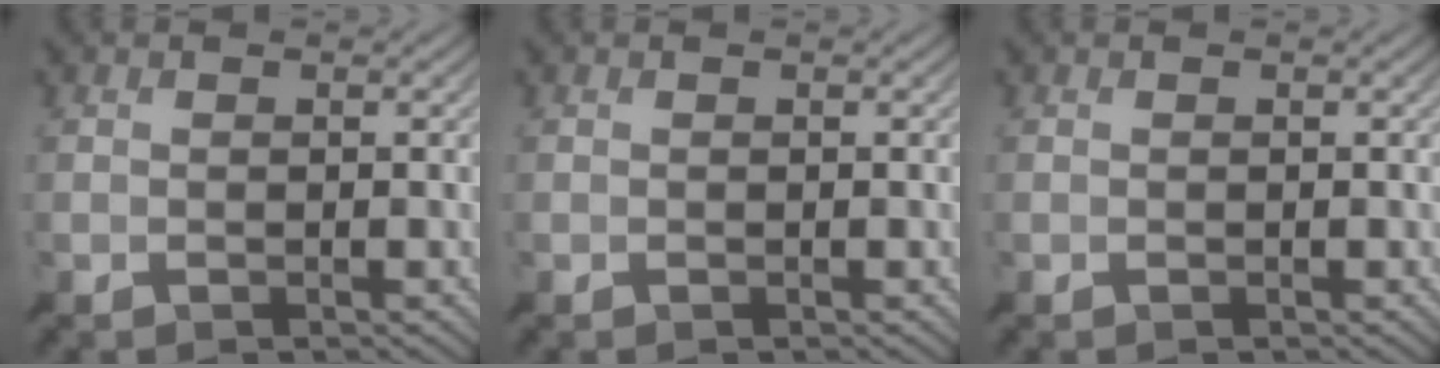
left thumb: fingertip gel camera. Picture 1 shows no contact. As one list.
[{"total": 0.0}, {"total": 0.0}]